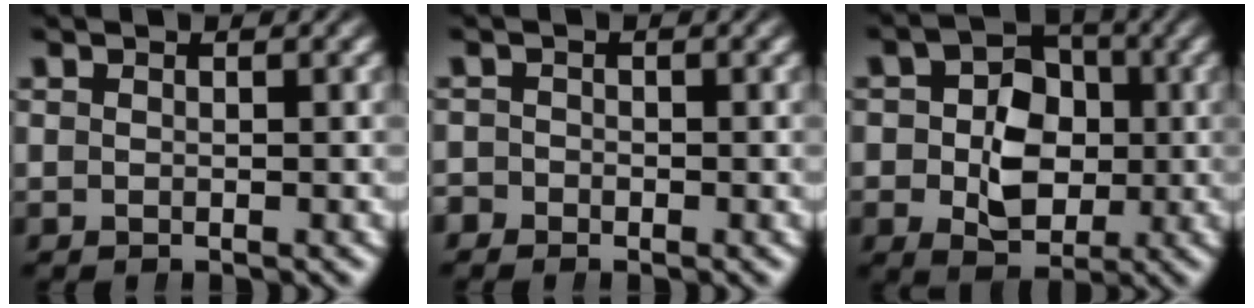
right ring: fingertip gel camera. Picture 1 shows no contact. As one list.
[{"total": 1.3, "force": [-0.8, 0.3, -0.9], "torque": [0.026, -0.001, -0.020]}, {"total": 6.1, "force": [-0.3, 4.9, 3.7], "torque": [-0.032, -0.010, -0.007]}]